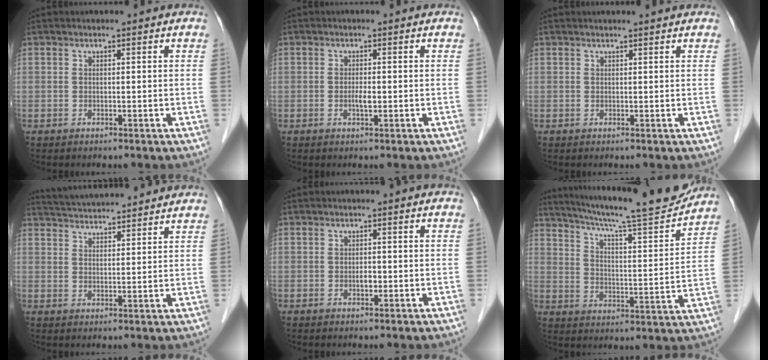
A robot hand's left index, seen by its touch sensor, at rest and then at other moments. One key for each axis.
{"total": 1.6, "fx": -1.0, "fy": 0.2, "fz": 1.3, "tx": -0.026, "ty": -0.007, "tz": -0.016}
{"total": 1.3, "fx": 1.2, "fy": -0.3, "fz": 0.5, "tx": -0.009, "ty": 0.001, "tz": 0.013}
{"total": 11.8, "fx": 11.1, "fy": 1.0, "fz": 3.8, "tx": -0.070, "ty": 0.023, "tz": 0.160}
{"total": 1.3, "fx": -1.0, "fy": 0.4, "fz": 0.8, "tx": -0.015, "ty": -0.005, "tz": -0.016}
{"total": 17.8, "fx": 16.0, "fy": 0.0, "fz": 7.7, "tx": -0.129, "ty": -0.028, "tz": 0.231}